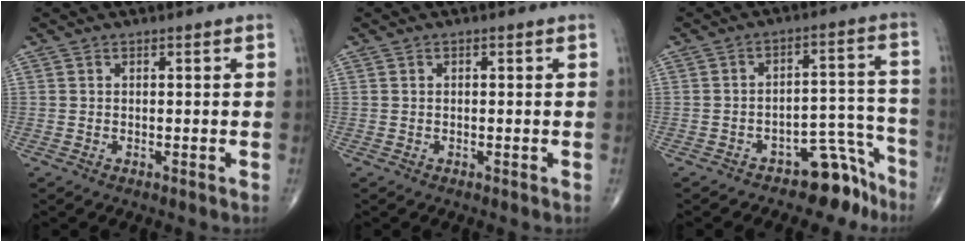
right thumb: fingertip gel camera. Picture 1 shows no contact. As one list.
[{"total": 0.0}, {"total": 7.8, "force": [-6.3, 3.7, 2.5], "torque": [0.016, 0.105, -0.096]}]